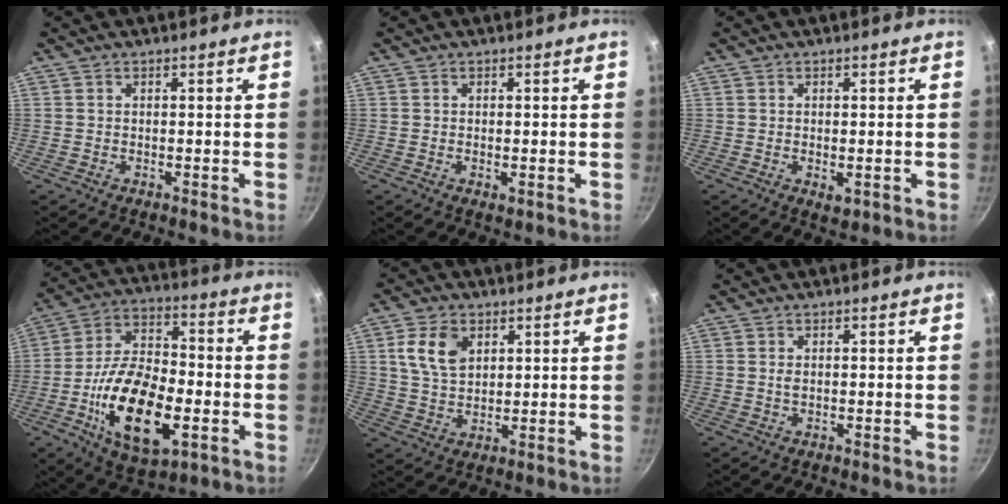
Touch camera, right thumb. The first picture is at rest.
{"total": 1.2, "force": [-0.2, 0.6, 1.0], "torque": [-0.015, -0.002, -0.002]}
{"total": 2.4, "force": [-0.5, 1.3, 1.9], "torque": [-0.029, -0.007, -0.003]}
{"total": 20.8, "force": [-5.7, 10.3, 17.1], "torque": [-0.294, 0.020, -0.099]}
{"total": 8.2, "force": [3.1, 5.5, 5.3], "torque": [-0.087, -0.008, 0.059]}
{"total": 1.0, "force": [0.2, 0.6, 0.8], "torque": [-0.015, -0.001, 0.002]}